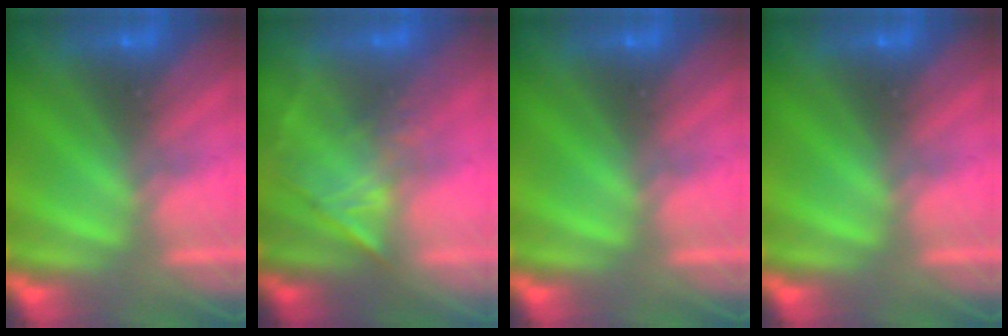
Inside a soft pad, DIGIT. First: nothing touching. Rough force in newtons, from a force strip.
{"total": 1.2}
{"total": 0.0}
{"total": 0.0}